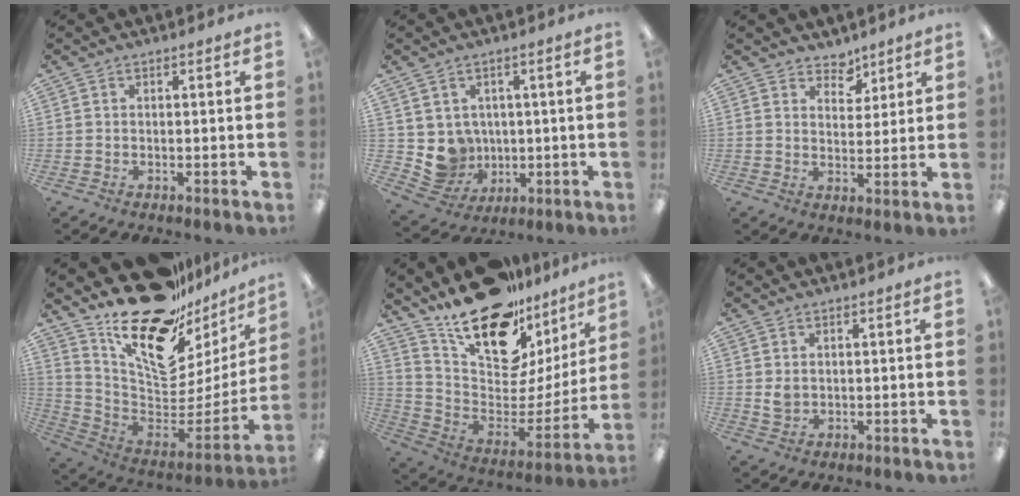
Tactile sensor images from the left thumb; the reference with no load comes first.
{"total": 7.1, "force": [2.0, 6.8, 0.7], "torque": [-0.038, -0.019, 0.048]}
{"total": 5.1, "force": [4.3, 2.8, 0.6], "torque": [0.004, -0.030, 0.074]}
{"total": 23.3, "force": [17.5, 9.3, 12.4], "torque": [-0.190, -0.131, 0.308]}
{"total": 22.2, "force": [16.2, 10.1, 11.3], "torque": [-0.178, -0.119, 0.283]}
{"total": 2.5, "force": [1.2, 1.9, 1.2], "torque": [-0.018, -0.001, 0.019]}